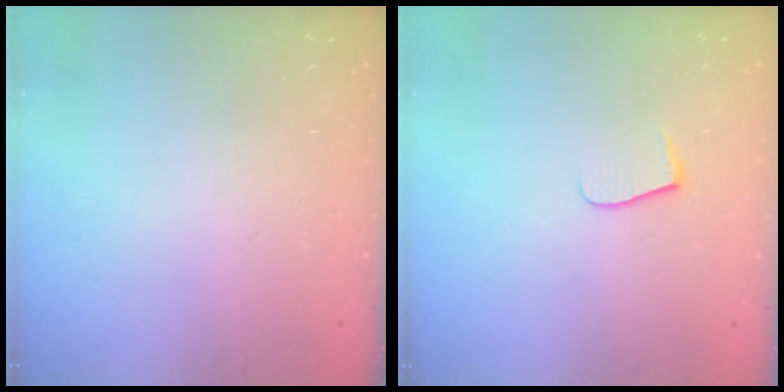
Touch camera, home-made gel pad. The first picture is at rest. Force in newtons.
{"total": 6.2, "press": 6.2, "slide": 0.4}